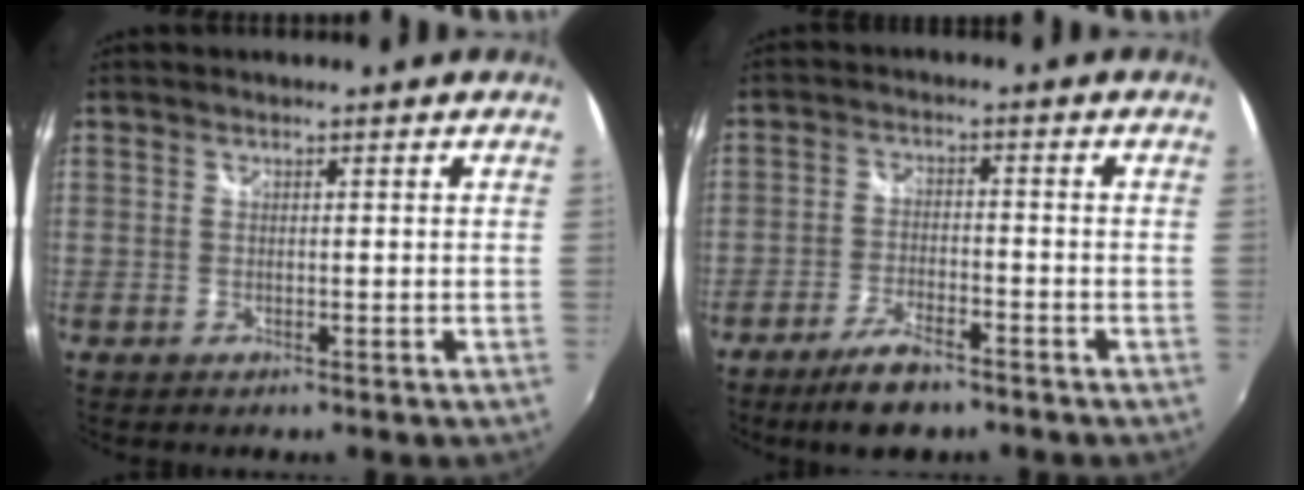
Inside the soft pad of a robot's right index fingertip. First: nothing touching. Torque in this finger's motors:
{"motor_torque": [0.47, -0.51, 0.27, 0.04]}